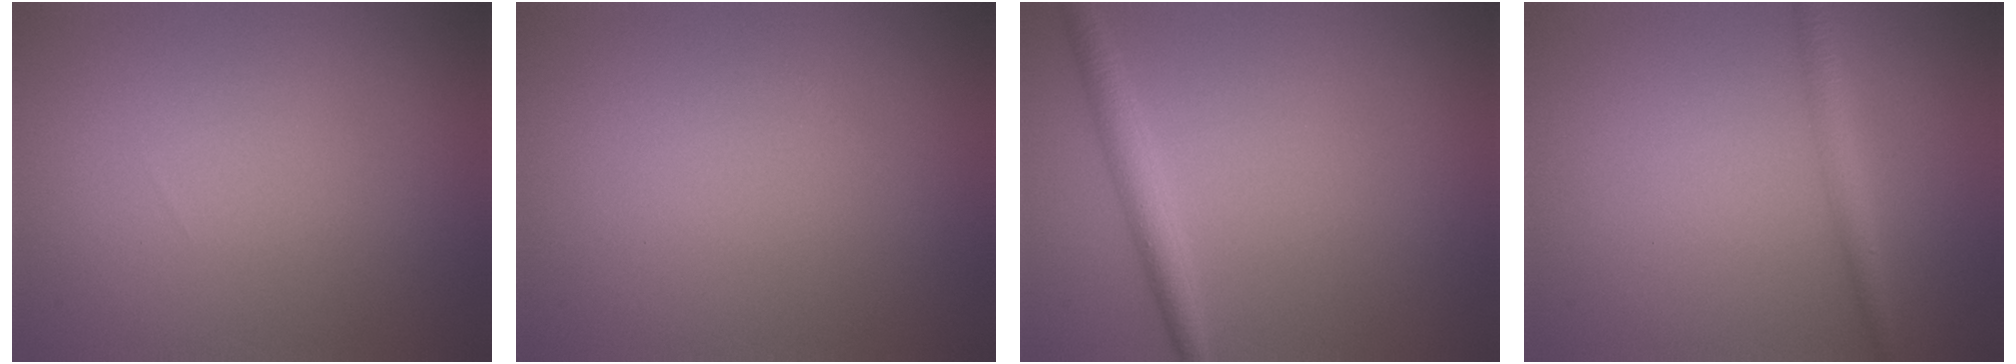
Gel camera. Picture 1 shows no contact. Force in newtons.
{"total": 0.0}
{"total": 2.3, "press": 2.3, "slide": 0.1}
{"total": 1.9, "press": 1.9, "slide": 0.0}